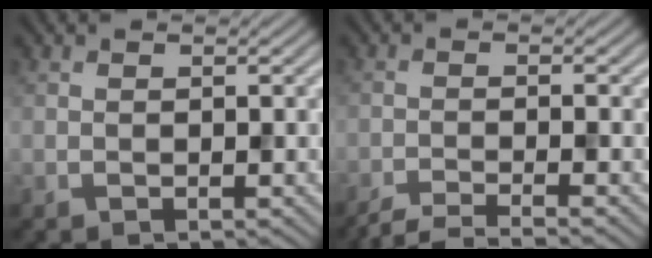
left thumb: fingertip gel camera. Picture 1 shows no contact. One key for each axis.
{"total": 4.8, "fx": -4.0, "fy": 0.5, "fz": 2.5, "tx": -0.035, "ty": 0.002, "tz": -0.082}